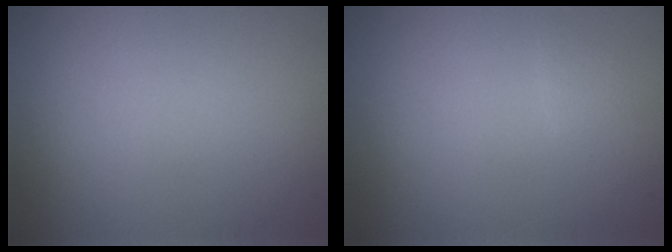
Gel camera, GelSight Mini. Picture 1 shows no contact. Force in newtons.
{"total": 0.6, "press": 0.6, "slide": 0.1}